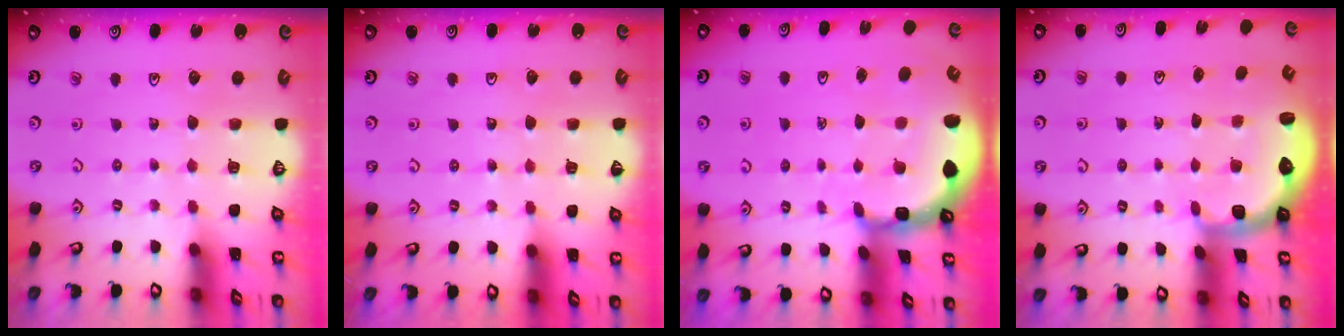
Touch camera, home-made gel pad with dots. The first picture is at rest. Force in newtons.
{"total": 2.1, "press": 2.1, "slide": 0.2}
{"total": 4.6, "press": 4.5, "slide": 1.1}
{"total": 3.0, "press": 2.1, "slide": 2.1}